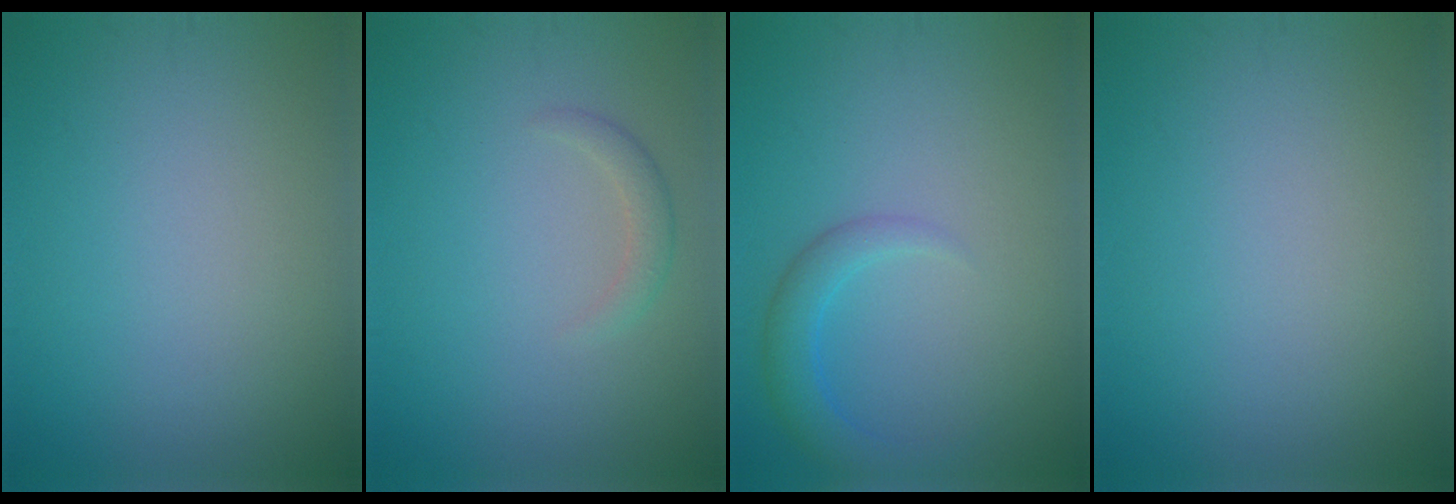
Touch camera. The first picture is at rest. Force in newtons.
{"total": 1.4, "press": 1.4, "slide": 0.1}
{"total": 2.7, "press": 2.7, "slide": 0.2}
{"total": 0.0}